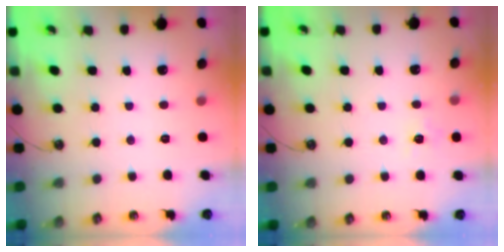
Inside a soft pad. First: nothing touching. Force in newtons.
{"total": 5.6, "press": 5.6, "slide": 0.6}